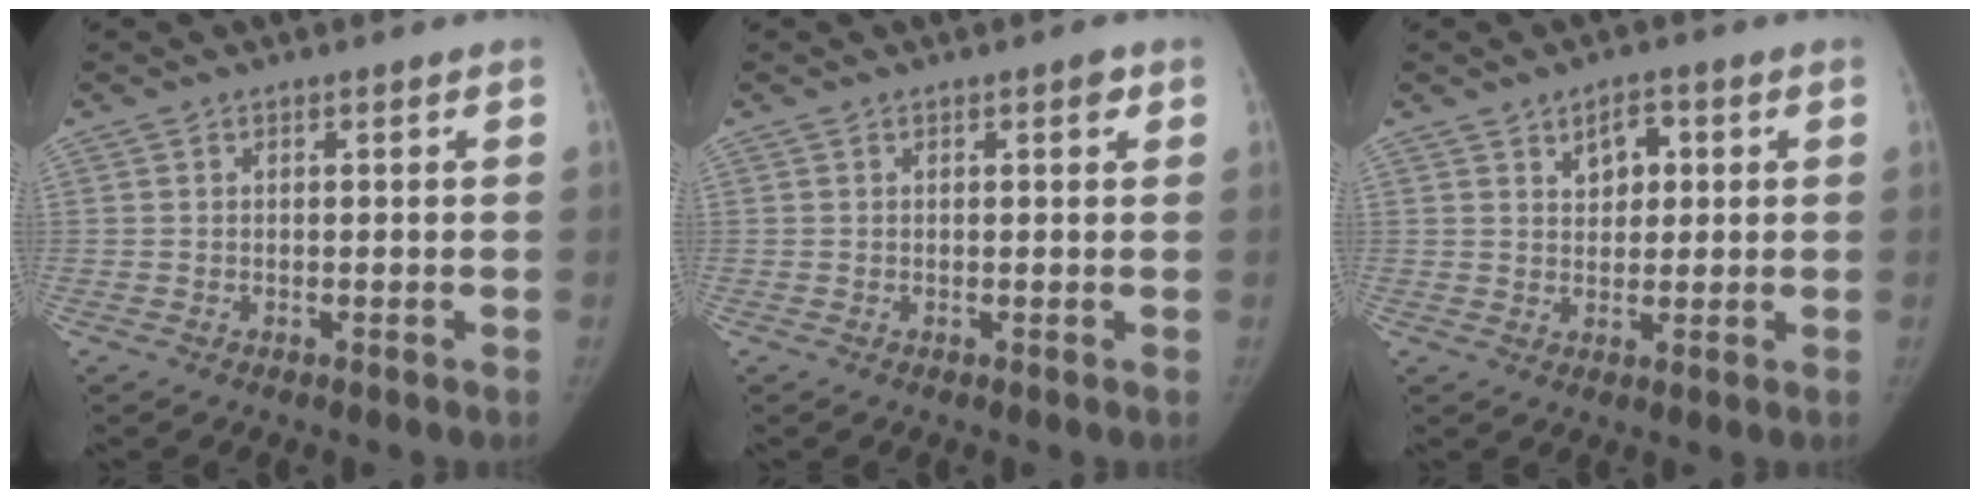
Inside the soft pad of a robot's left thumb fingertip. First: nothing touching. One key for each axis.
{"total": 1.3, "fx": 0.6, "fy": 0.5, "fz": 1.0, "tx": -0.009, "ty": 0.000, "tz": 0.006}
{"total": 4.5, "fx": 1.8, "fy": 2.9, "fz": 2.9, "tx": -0.021, "ty": -0.004, "tz": 0.027}